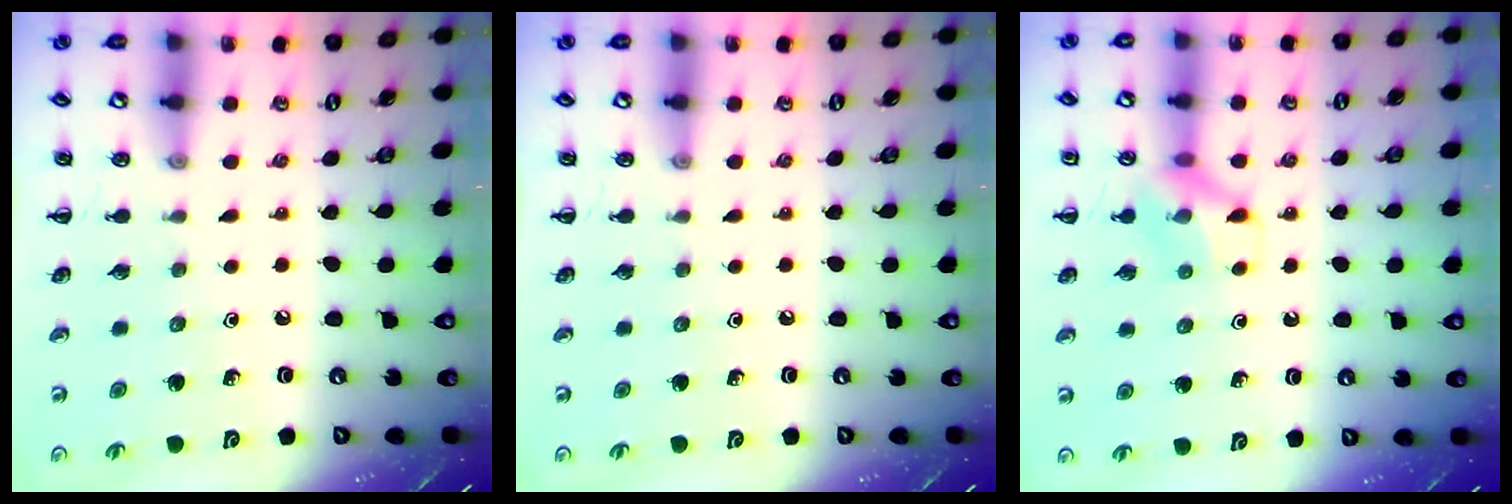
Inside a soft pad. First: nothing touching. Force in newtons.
{"total": 0.0}
{"total": 10.2, "press": 10.2, "slide": 0.7}